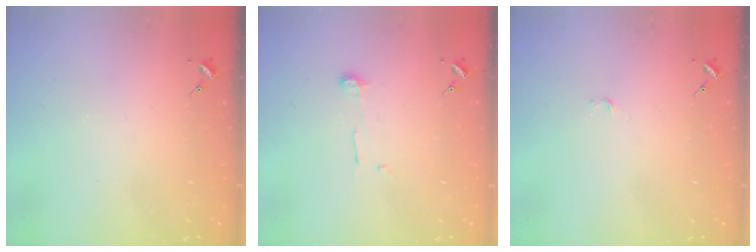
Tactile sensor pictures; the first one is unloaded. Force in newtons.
{"total": 5.2, "press": 5.2, "slide": 0.4}
{"total": 2.3, "press": 2.3, "slide": 0.3}